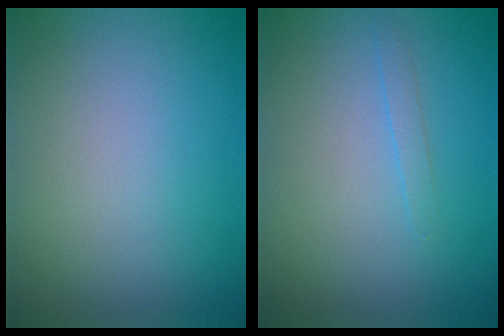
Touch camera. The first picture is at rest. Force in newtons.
{"total": 0.8, "press": 0.8, "slide": 0.1}